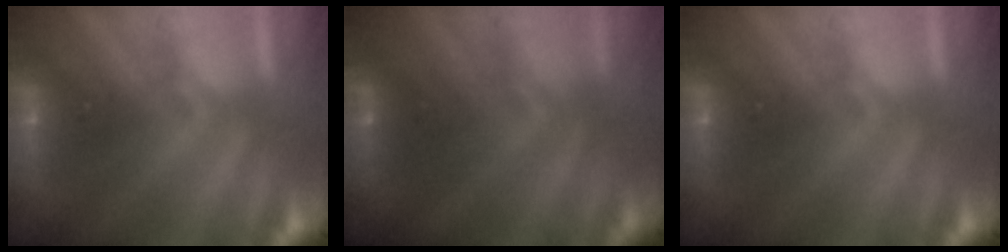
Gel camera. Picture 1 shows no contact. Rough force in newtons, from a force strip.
{"total": 1.9}
{"total": 0.0}